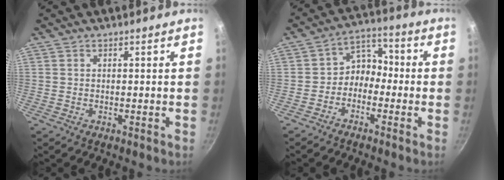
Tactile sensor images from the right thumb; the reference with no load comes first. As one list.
[{"total": 6.1, "force": [-2.2, 4.8, 3.0], "torque": [-0.017, 0.045, -0.052]}]